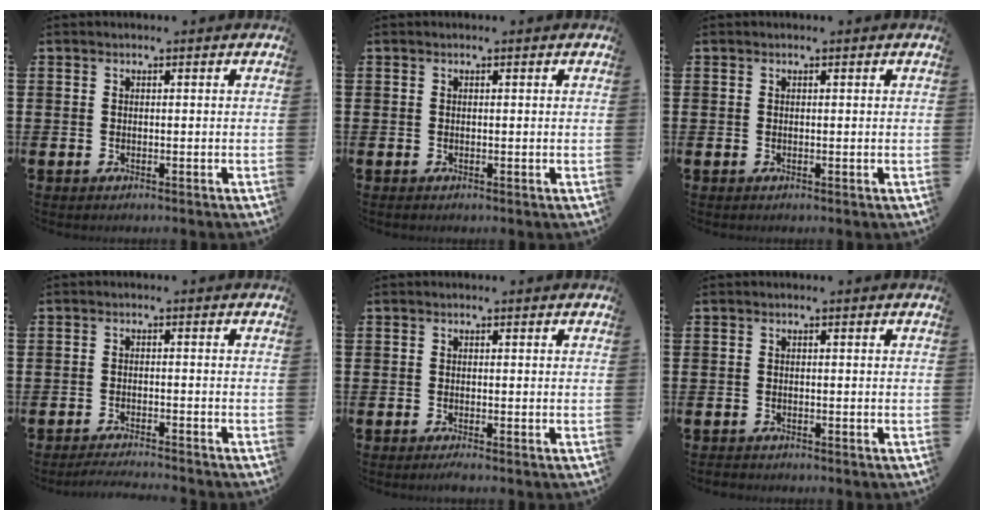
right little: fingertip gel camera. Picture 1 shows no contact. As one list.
[{"total": 0.0}, {"total": 0.0}, {"total": 1.8, "force": [-1.7, -0.2, 0.4], "torque": [-0.007, 0.004, -0.034]}, {"total": 0.7, "force": [-0.5, 0.0, 0.6], "torque": [-0.008, -0.003, -0.009]}, {"total": 0.5, "force": [-0.5, 0.2, 0.0], "torque": [-0.001, 0.000, -0.012]}]